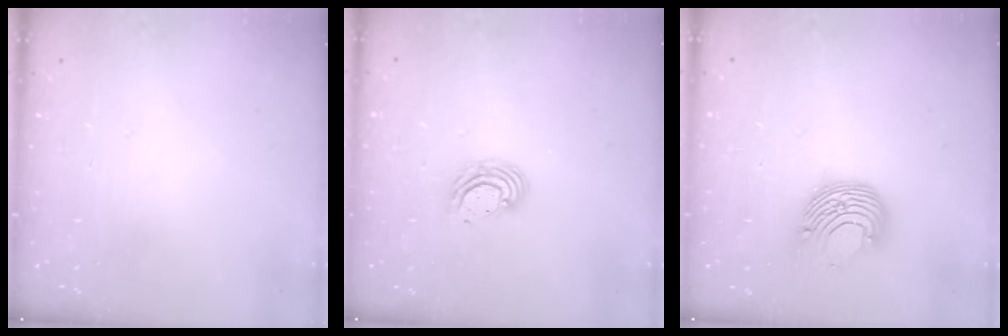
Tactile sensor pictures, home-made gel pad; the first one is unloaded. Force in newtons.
{"total": 6.0, "press": 6.0, "slide": 0.8}
{"total": 10.6, "press": 10.6, "slide": 0.3}